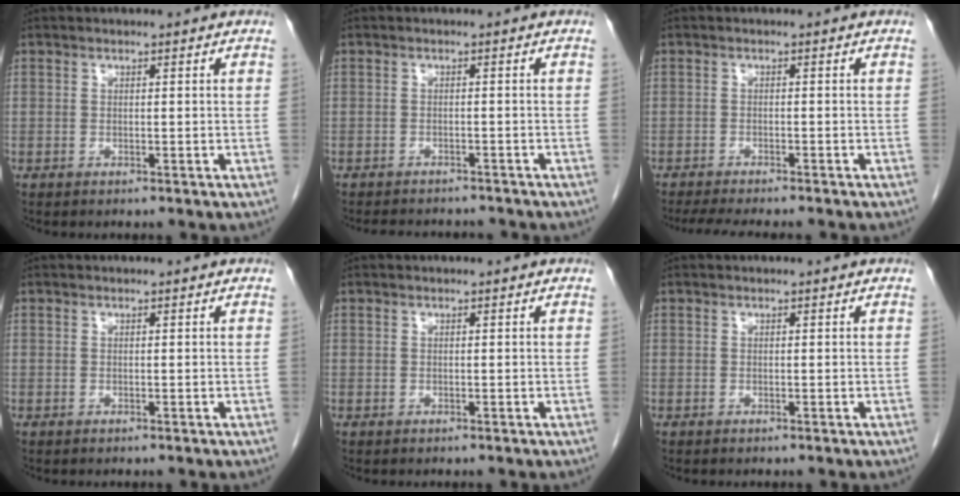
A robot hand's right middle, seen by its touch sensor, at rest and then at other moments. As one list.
[{"total": 7.3, "force": [-6.8, 2.0, 2.0], "torque": [-0.030, -0.003, -0.083]}, {"total": 9.0, "force": [-7.8, 1.2, 4.3], "torque": [-0.061, -0.015, -0.112]}, {"total": 0.0}, {"total": 0.0}, {"total": 0.0}]